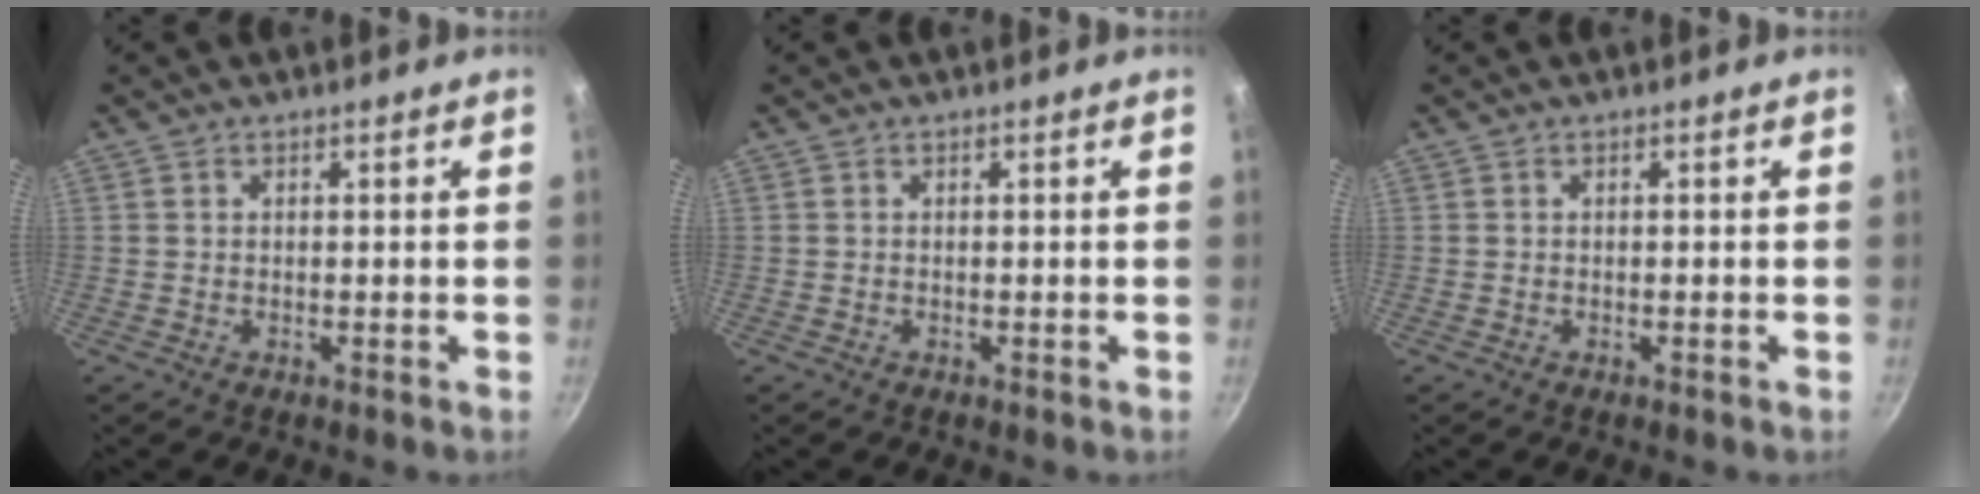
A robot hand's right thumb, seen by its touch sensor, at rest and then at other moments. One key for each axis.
{"total": 0.0}
{"total": 0.0}